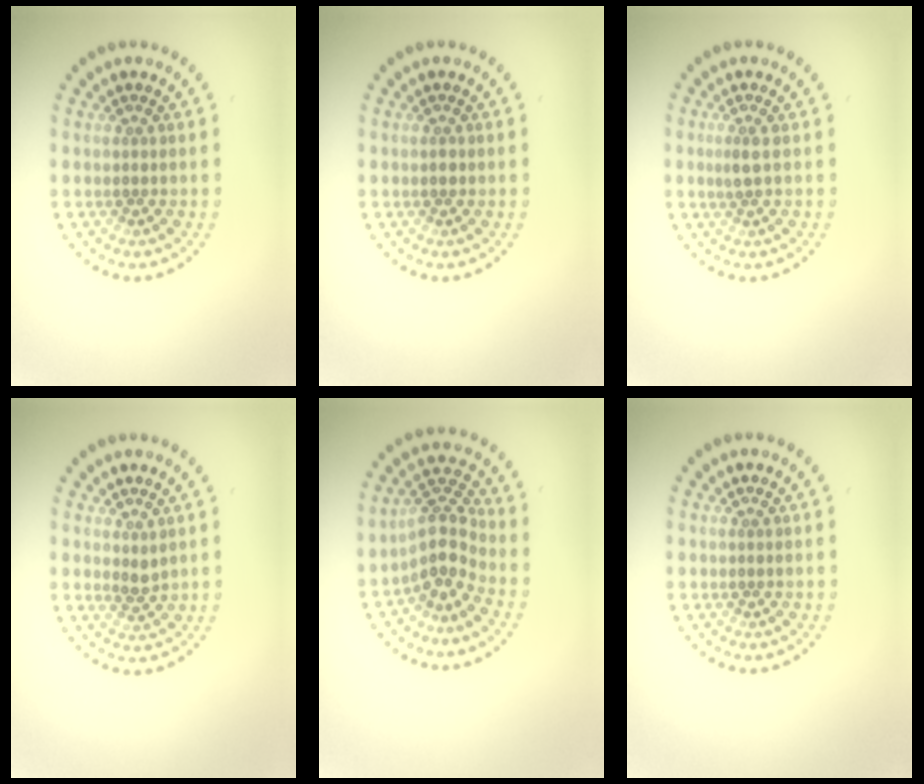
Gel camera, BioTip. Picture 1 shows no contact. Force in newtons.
{"total": 0.6, "press": 0.6, "slide": 0.1}
{"total": 1.2, "press": 1.1, "slide": 0.5}
{"total": 1.1, "press": 1.0, "slide": 0.6}
{"total": 3.6, "press": 2.8, "slide": 2.2}
{"total": 0.0}